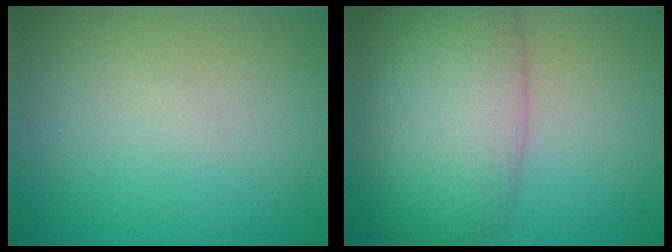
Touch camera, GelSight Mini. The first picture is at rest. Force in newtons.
{"total": 8.6, "press": 8.6, "slide": 0.6}